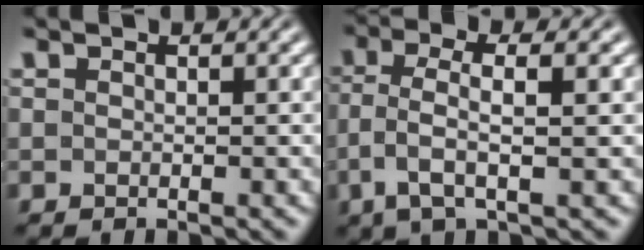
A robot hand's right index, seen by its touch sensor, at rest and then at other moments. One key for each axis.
{"total": 4.0, "fx": -0.4, "fy": 1.3, "fz": 3.7, "tx": -0.079, "ty": -0.009, "tz": 0.000}